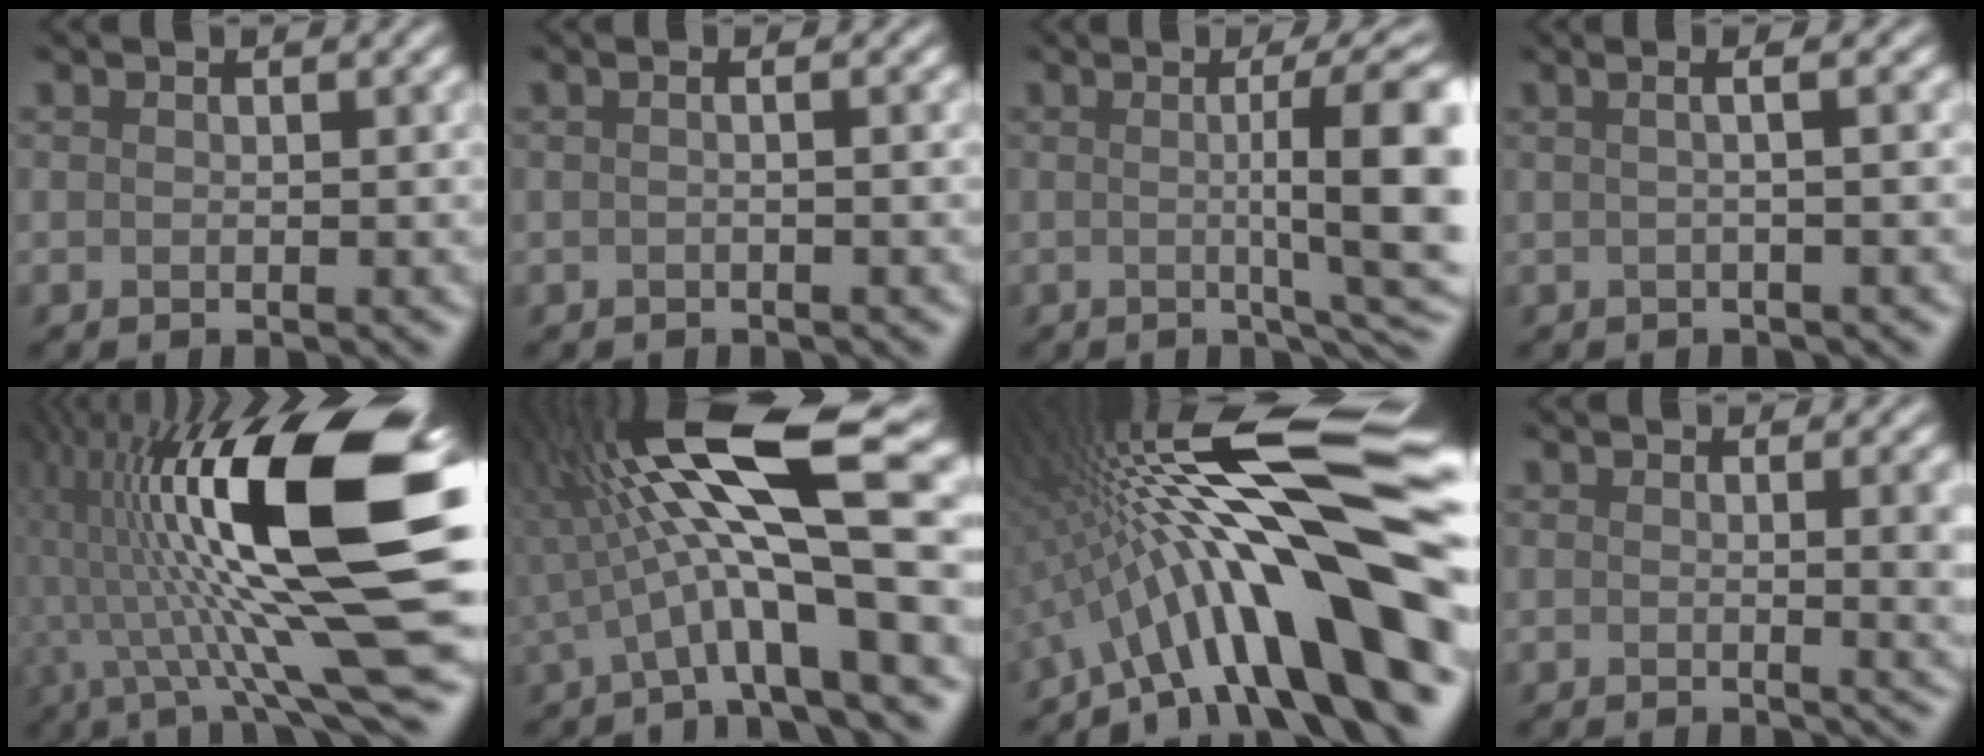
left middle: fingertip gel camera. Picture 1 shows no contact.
{"total": 1.3, "force": [0.2, 0.6, 1.1], "torque": [-0.004, 0.000, -0.016]}
{"total": 8.2, "force": [0.1, 1.2, 8.1], "torque": [-0.096, 0.008, 0.012]}
{"total": 2.1, "force": [0.3, 0.6, 2.0], "torque": [-0.010, 0.005, -0.011]}
{"total": 14.8, "force": [1.9, 3.9, 14.2], "torque": [-0.258, 0.012, 0.038]}
{"total": 11.6, "force": [1.1, 2.7, 11.3], "torque": [-0.202, 0.027, 0.025]}
{"total": 16.3, "force": [-3.7, 3.5, 15.5], "torque": [-0.219, 0.042, -0.062]}
{"total": 3.7, "force": [0.2, 1.5, 3.4], "torque": [-0.026, 0.012, -0.002]}